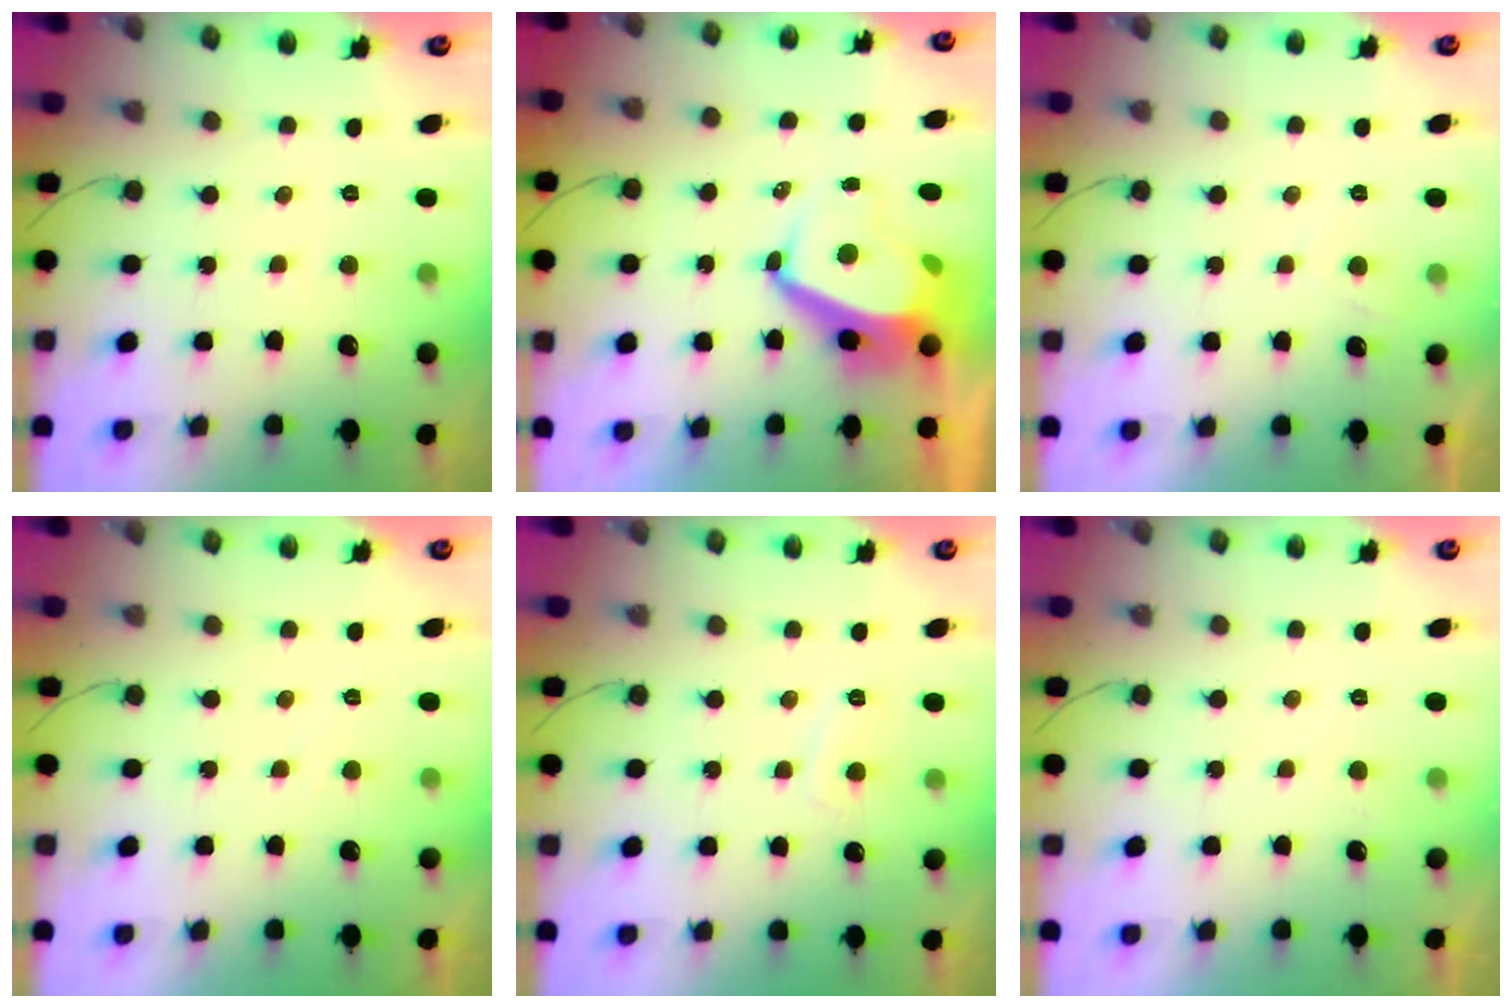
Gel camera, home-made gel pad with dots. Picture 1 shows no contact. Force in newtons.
{"total": 6.4, "press": 6.4, "slide": 0.6}
{"total": 0.0}
{"total": 1.3, "press": 1.2, "slide": 0.5}
{"total": 2.8, "press": 2.7, "slide": 0.6}
{"total": 0.5, "press": 0.1, "slide": 0.5}